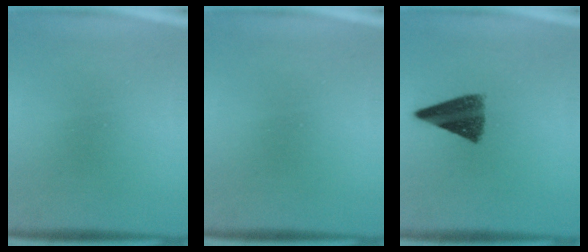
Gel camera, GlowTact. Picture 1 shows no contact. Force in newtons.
{"total": 0.0}
{"total": 8.7}